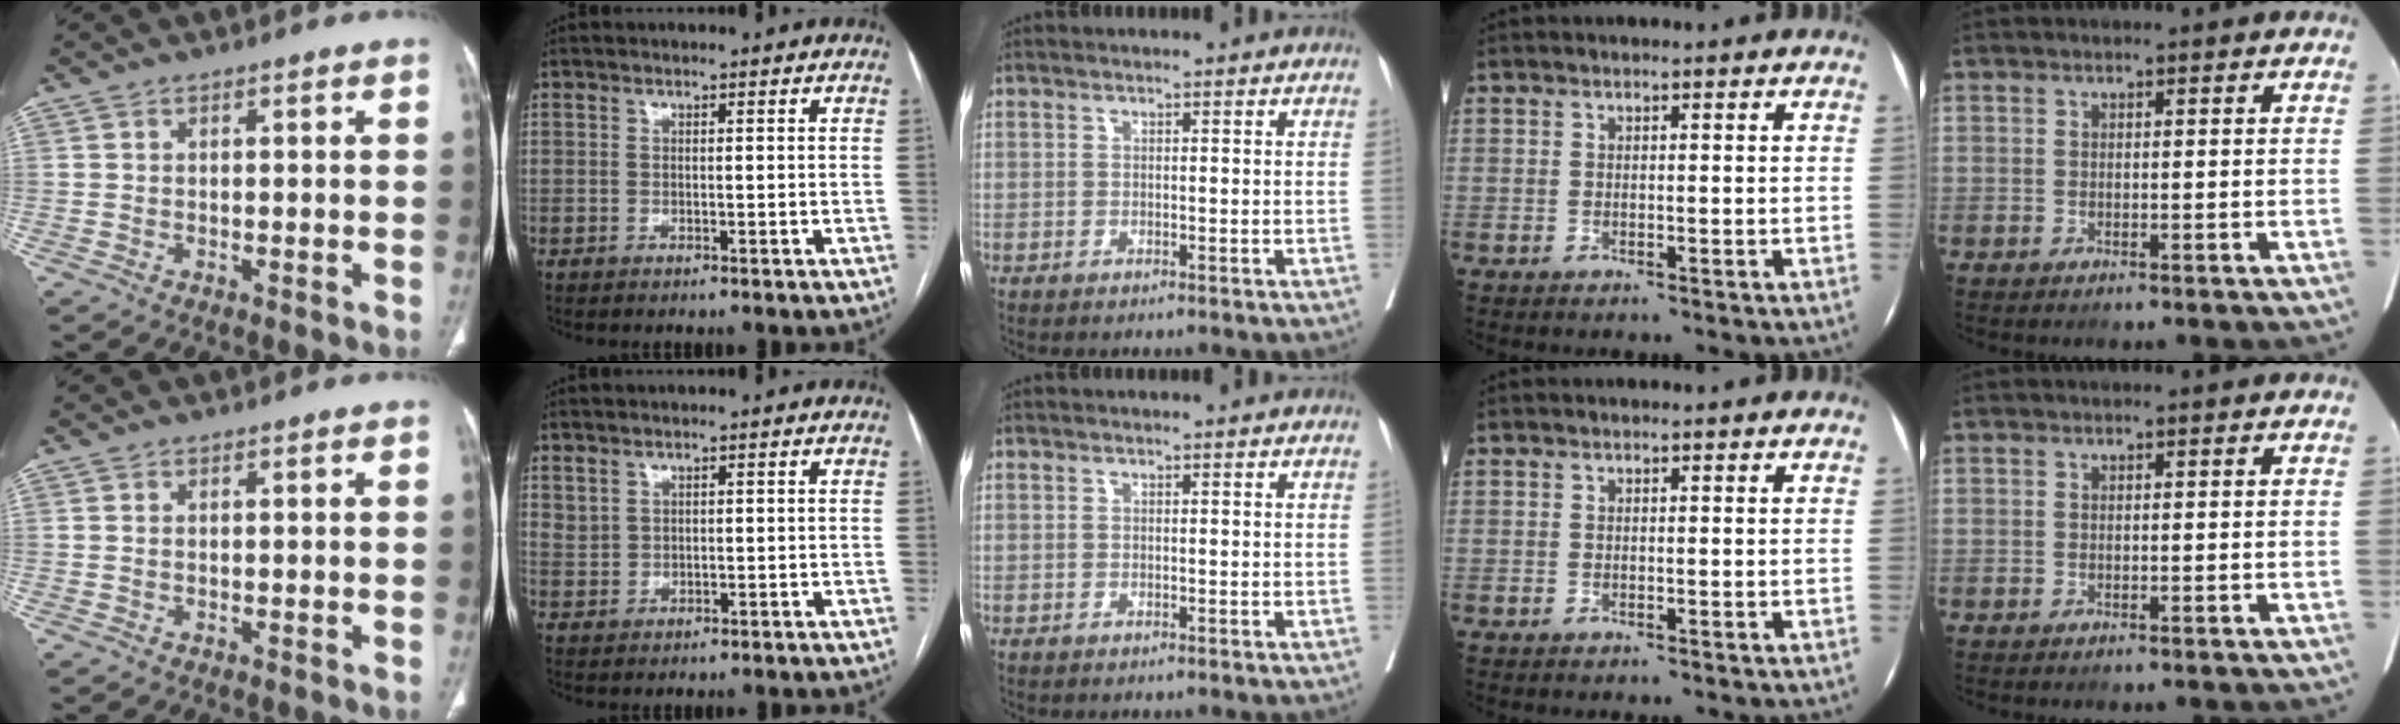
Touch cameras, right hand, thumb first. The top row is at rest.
{"index": {"total": 2.1, "force": [1.4, 1.4, 0.6], "torque": [-0.007, 0.004, 0.031]}}